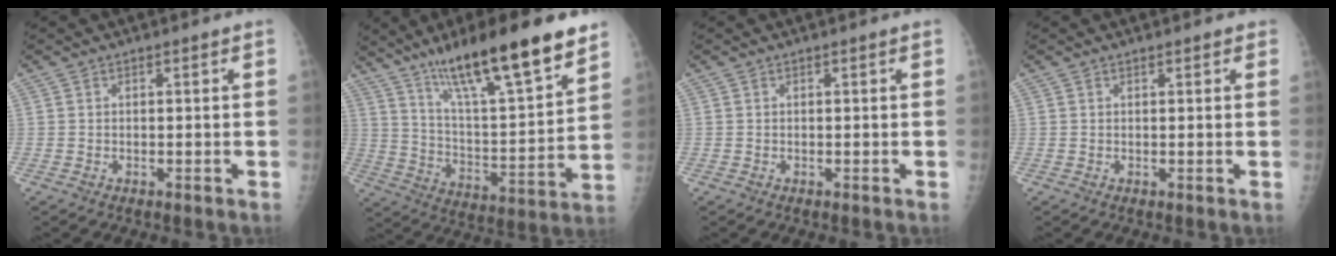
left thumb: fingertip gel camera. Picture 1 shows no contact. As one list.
[{"total": 23.5, "force": [15.9, 4.5, 16.7], "torque": [-0.254, -0.064, 0.268]}, {"total": 0.0}, {"total": 1.0, "force": [0.8, 0.5, 0.5], "torque": [-0.002, -0.002, 0.007]}]